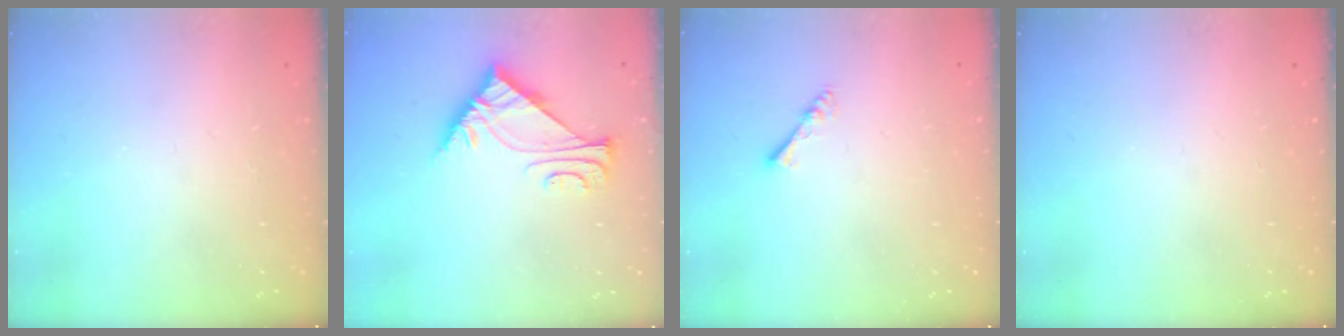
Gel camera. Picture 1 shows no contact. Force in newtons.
{"total": 6.6, "press": 6.6, "slide": 0.2}
{"total": 2.9, "press": 2.8, "slide": 0.5}
{"total": 0.0}